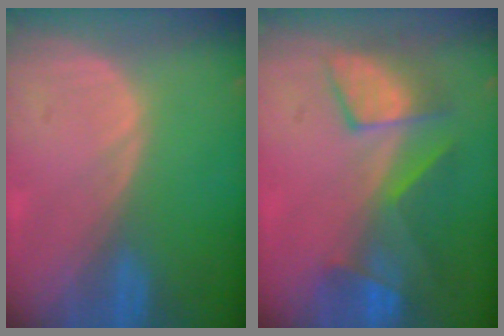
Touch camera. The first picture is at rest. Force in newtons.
{"total": 7.8, "press": 7.6, "slide": 1.9}